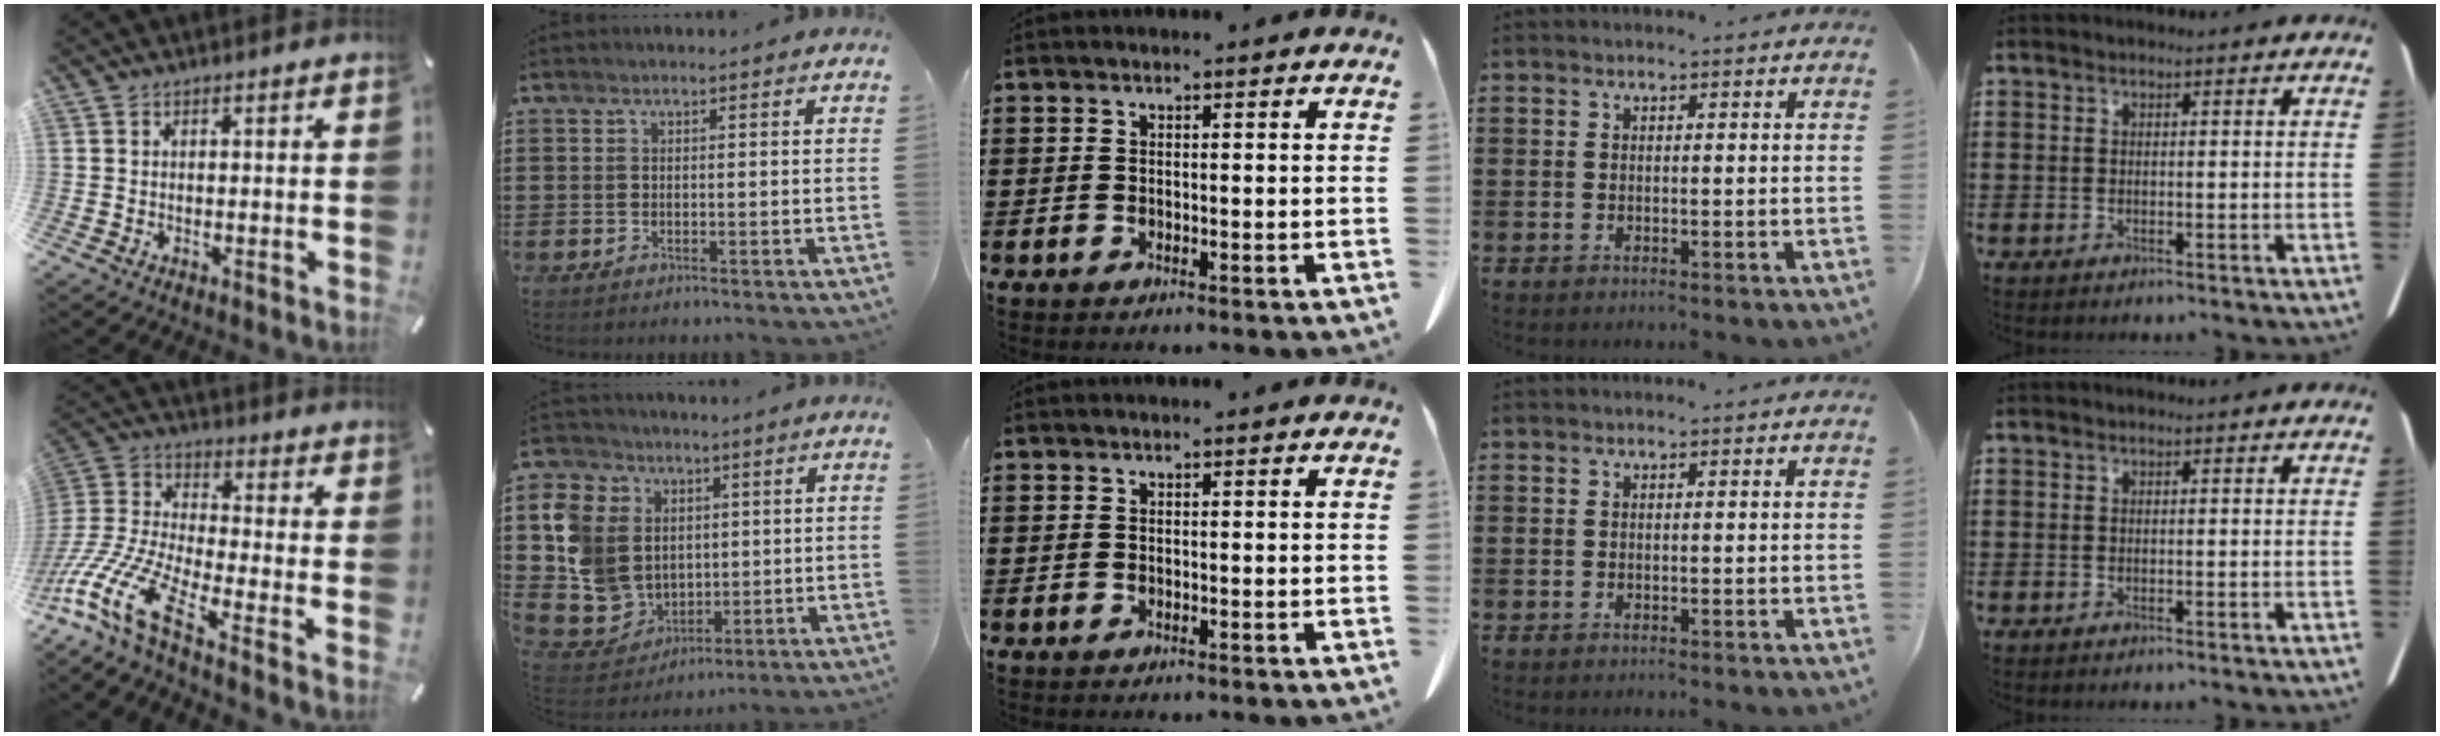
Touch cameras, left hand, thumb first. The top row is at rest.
{"thumb": {"total": 16.5, "force": [-9.3, 6.3, 12.1], "torque": [-0.264, 0.022, -0.169]}, "index": {"total": 10.3, "force": [2.1, 9.5, 3.3], "torque": [-0.132, 0.003, 0.047]}}